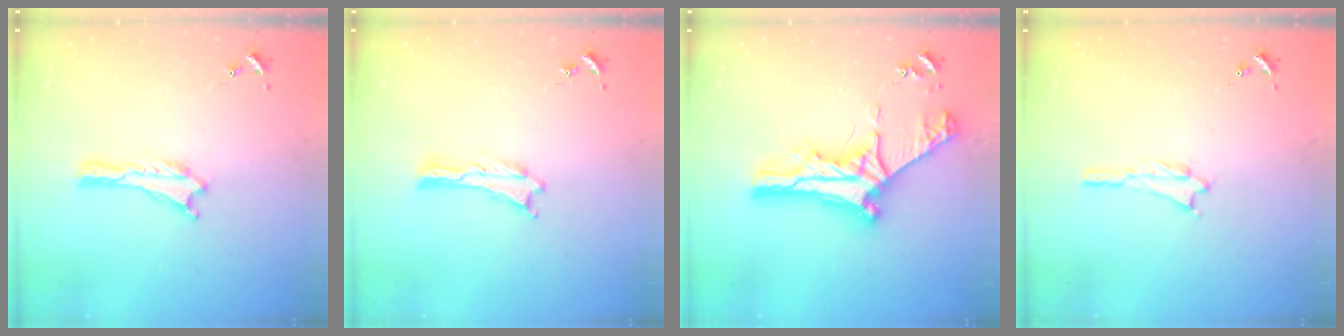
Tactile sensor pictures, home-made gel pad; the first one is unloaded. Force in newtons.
{"total": 0.0}
{"total": 10.1, "press": 10.1, "slide": 1.0}
{"total": 0.7, "press": 0.7, "slide": 0.1}